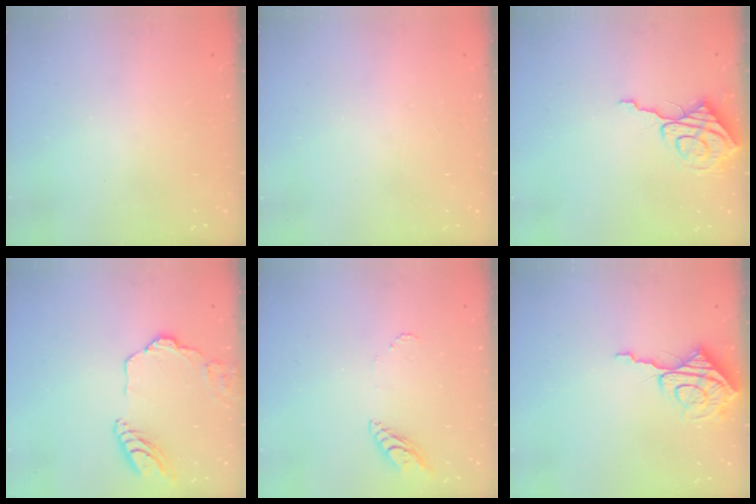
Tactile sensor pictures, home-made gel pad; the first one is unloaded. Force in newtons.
{"total": 0.0}
{"total": 8.9, "press": 8.9, "slide": 1.0}
{"total": 13.1, "press": 13.0, "slide": 1.4}
{"total": 6.5, "press": 6.5, "slide": 0.4}
{"total": 9.7, "press": 9.7, "slide": 0.8}